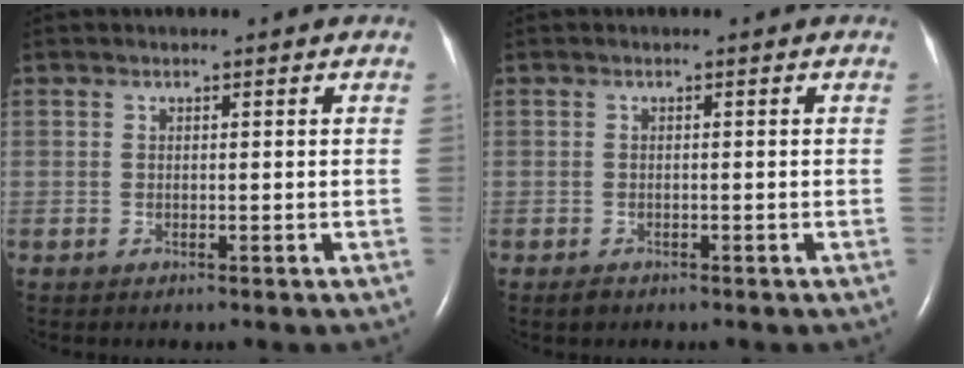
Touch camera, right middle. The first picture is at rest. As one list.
[{"total": 1.0, "force": [-0.7, 0.5, 0.4], "torque": [-0.010, -0.001, -0.011]}]